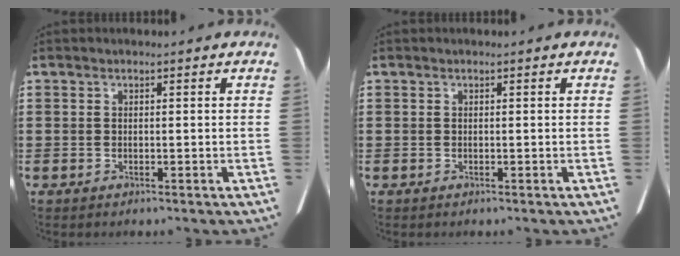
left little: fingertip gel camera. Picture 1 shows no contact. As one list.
[{"total": 0.0}]